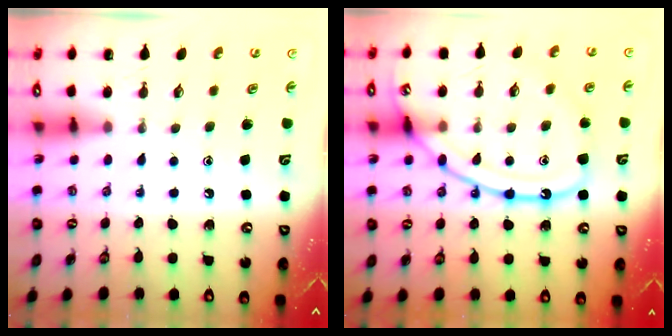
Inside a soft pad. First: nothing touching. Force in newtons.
{"total": 15.7, "press": 15.7, "slide": 1.2}